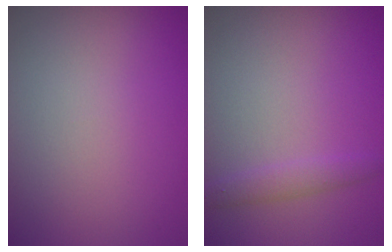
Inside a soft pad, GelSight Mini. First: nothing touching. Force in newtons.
{"total": 1.5, "press": 1.5, "slide": 0.0}